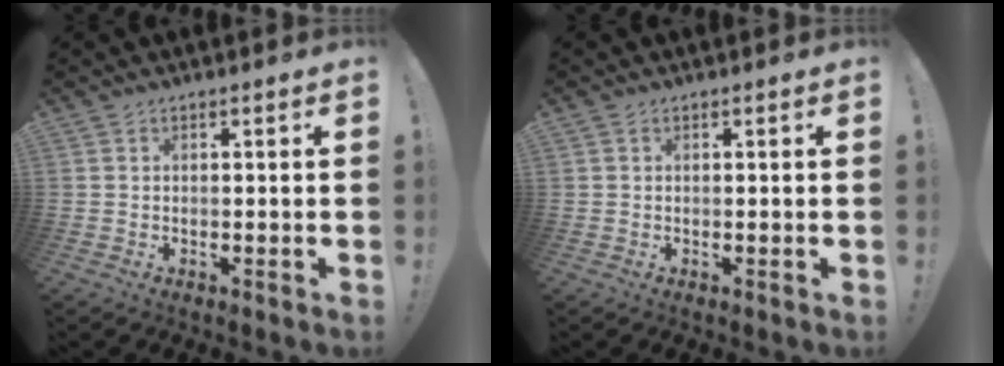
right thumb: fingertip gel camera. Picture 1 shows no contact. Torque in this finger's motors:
{"motor_torque": [-0.28, 0.51, 0.19, 0.08, 0.17]}